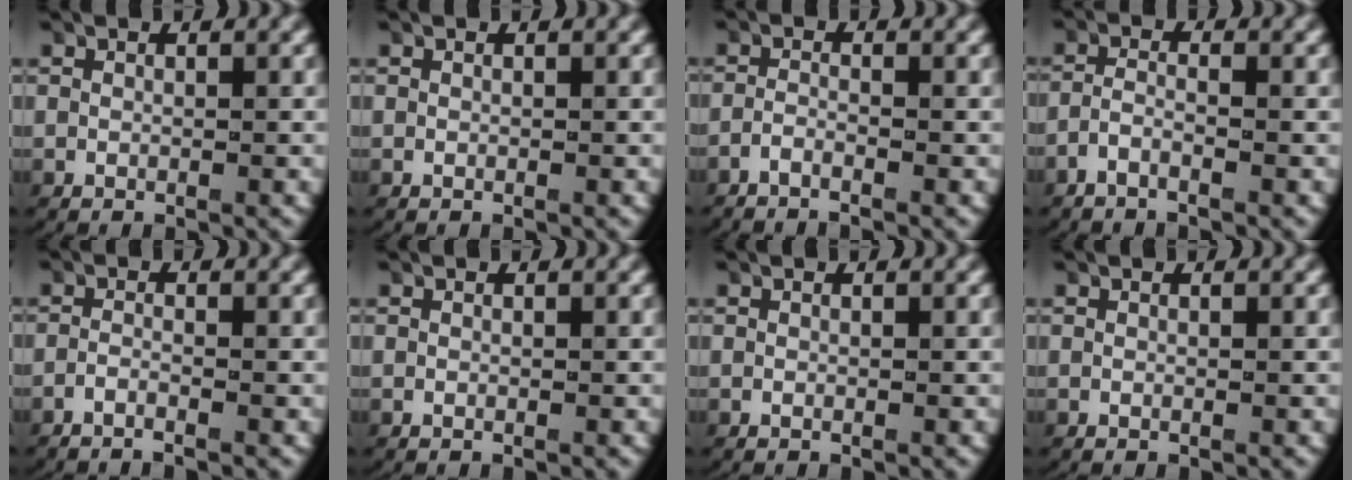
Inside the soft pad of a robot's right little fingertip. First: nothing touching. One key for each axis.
{"total": 0.0}
{"total": 2.3, "fx": -2.2, "fy": 0.1, "fz": 0.8, "tx": -0.031, "ty": -0.011, "tz": -0.035}
{"total": 2.1, "fx": -1.6, "fy": 0.1, "fz": 1.3, "tx": -0.039, "ty": -0.006, "tz": -0.029}
{"total": 2.1, "fx": -2.0, "fy": -0.1, "fz": 0.8, "tx": -0.030, "ty": -0.009, "tz": -0.031}
{"total": 0.0}
{"total": 0.0}
{"total": 0.0}